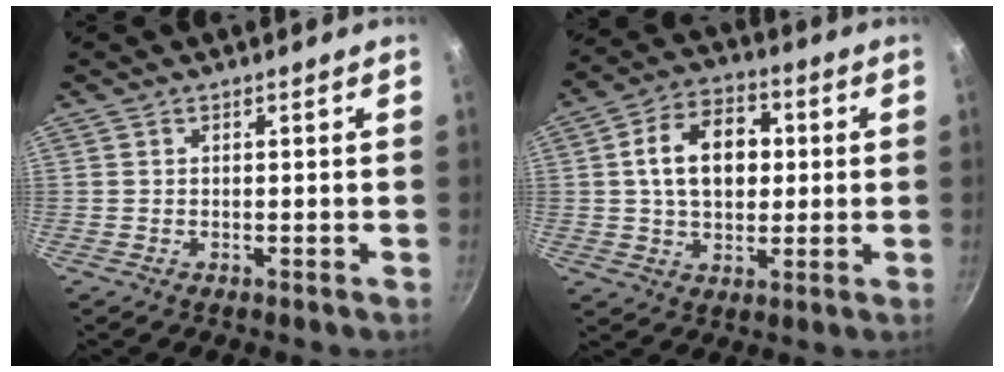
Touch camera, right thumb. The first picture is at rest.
{"total": 13.4, "force": [1.8, 9.3, 9.4], "torque": [-0.124, 0.017, 0.019]}